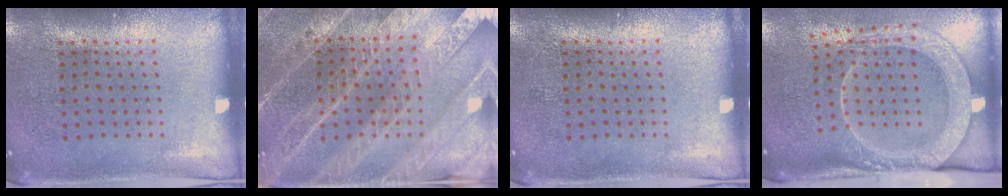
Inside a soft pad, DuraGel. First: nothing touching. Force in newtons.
{"total": 4.1, "press": 3.8, "slide": 1.7}
{"total": 0.0}
{"total": 2.8, "press": 2.1, "slide": 1.8}